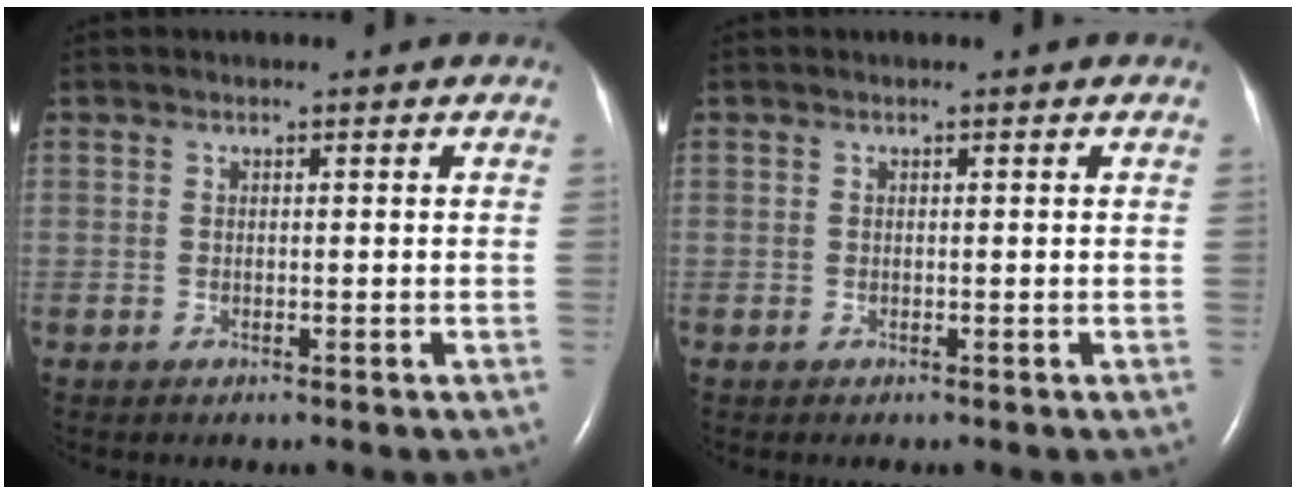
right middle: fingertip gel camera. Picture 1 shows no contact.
{"total": 0.0}